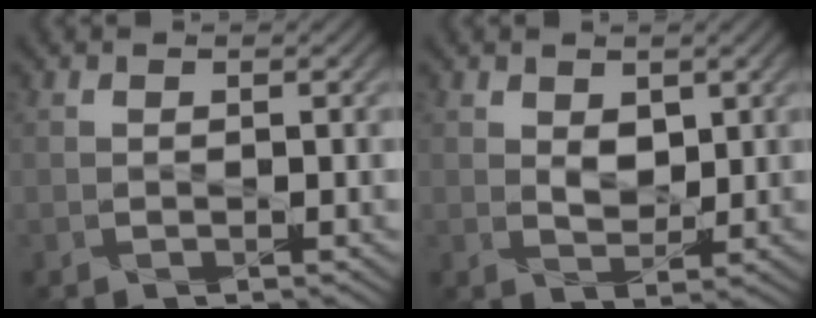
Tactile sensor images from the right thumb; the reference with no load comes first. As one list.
[{"total": 2.5, "force": [1.3, 1.6, 1.4], "torque": [-0.031, -0.005, 0.024]}]